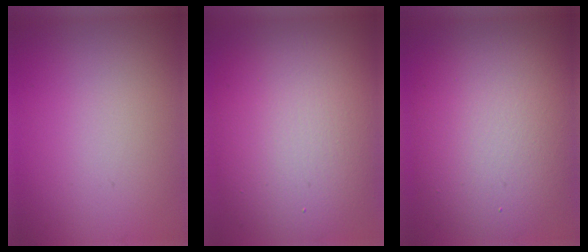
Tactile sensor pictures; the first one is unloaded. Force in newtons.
{"total": 11.9, "press": 11.9, "slide": 0.7}
{"total": 10.1, "press": 10.1, "slide": 0.6}